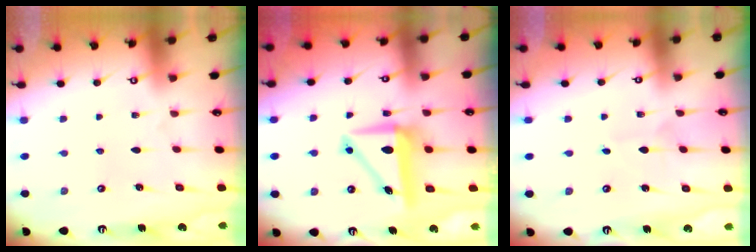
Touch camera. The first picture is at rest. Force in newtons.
{"total": 7.9, "press": 7.7, "slide": 1.8}
{"total": 1.5, "press": 1.4, "slide": 0.1}